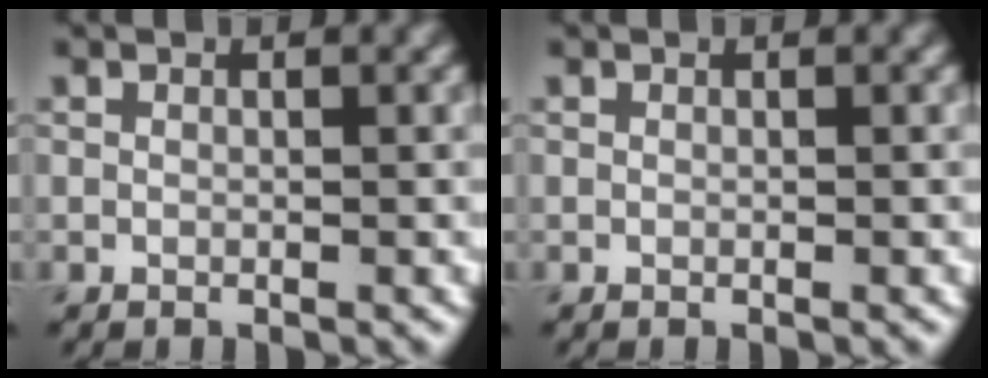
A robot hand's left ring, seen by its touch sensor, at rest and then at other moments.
{"total": 0.0}